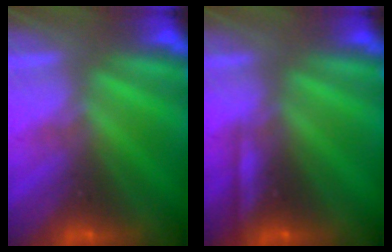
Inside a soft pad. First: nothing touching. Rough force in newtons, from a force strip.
{"total": 2.3}